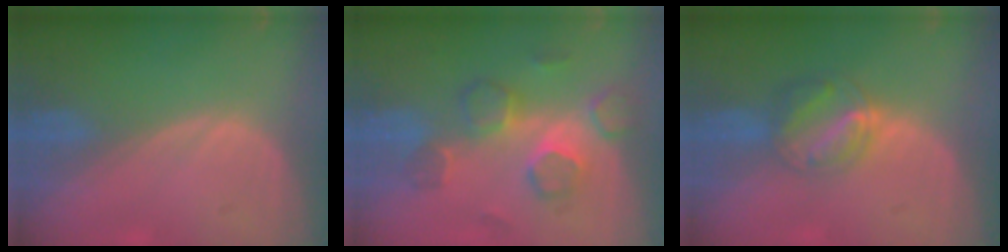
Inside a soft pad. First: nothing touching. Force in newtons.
{"total": 7.8, "press": 7.4, "slide": 2.4}
{"total": 6.4, "press": 5.7, "slide": 2.9}